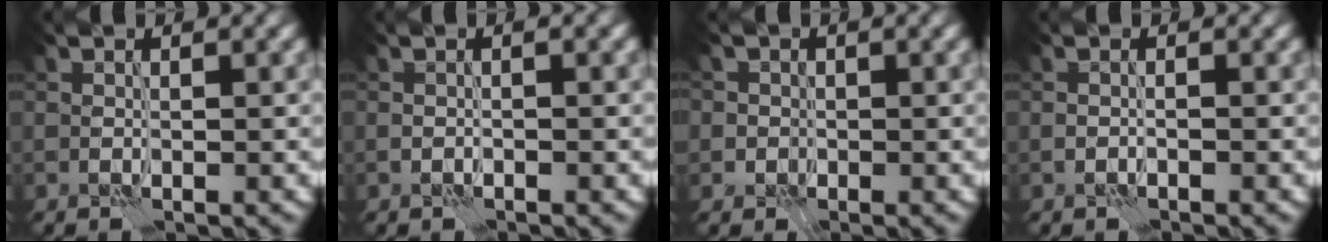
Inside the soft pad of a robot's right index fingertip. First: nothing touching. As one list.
[{"total": 0.6, "force": [-0.3, -0.3, 0.3], "torque": [-0.005, 0.000, -0.005]}, {"total": 2.8, "force": [0.5, 2.7, 0.6], "torque": [0.002, 0.013, -0.001]}, {"total": 0.8, "force": [-0.5, -0.6, -0.2], "torque": [0.003, -0.003, -0.009]}]